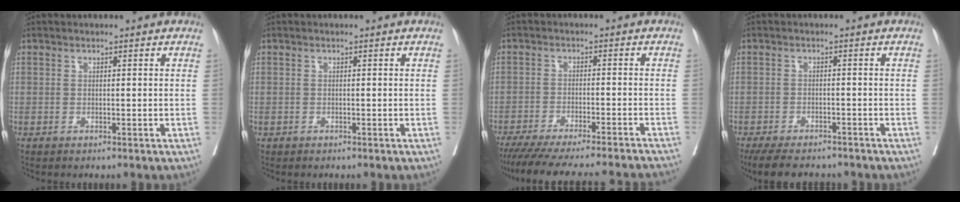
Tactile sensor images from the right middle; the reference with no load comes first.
{"total": 0.0}
{"total": 21.9, "force": [-20.0, 0.4, 9.1], "torque": [-0.125, -0.050, -0.270]}
{"total": 10.0, "force": [-8.6, 2.8, 4.1], "torque": [-0.068, -0.013, -0.122]}